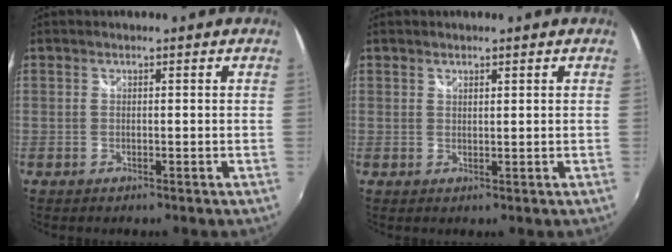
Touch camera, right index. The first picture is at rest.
{"total": 0.9, "force": [0.8, 0.3, 0.3], "torque": [-0.003, 0.000, 0.013]}